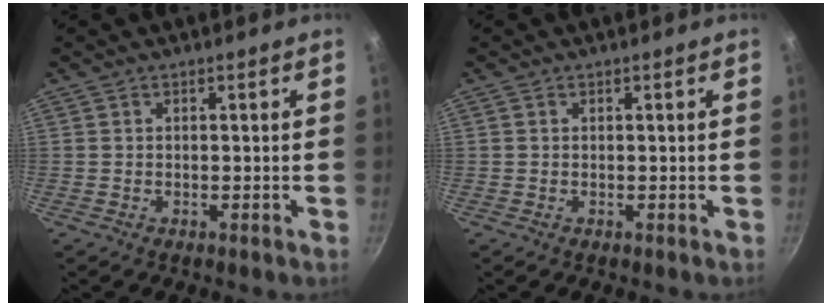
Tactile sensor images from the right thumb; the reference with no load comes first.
{"total": 0.0}